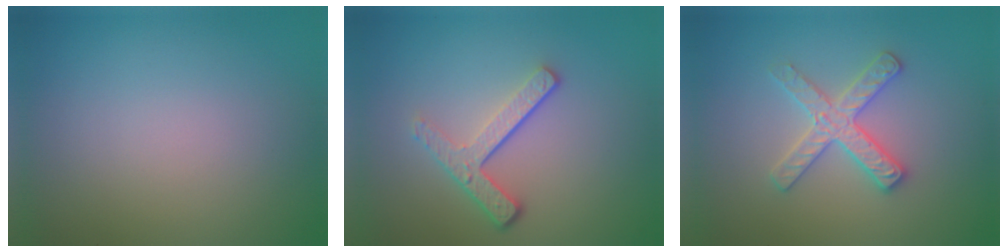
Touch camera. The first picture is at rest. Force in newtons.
{"total": 3.5, "press": 2.5, "slide": 2.5}
{"total": 2.9, "press": 2.9, "slide": 0.5}